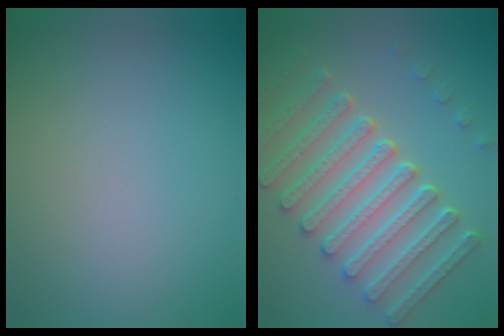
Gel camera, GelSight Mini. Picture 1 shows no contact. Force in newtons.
{"total": 7.9, "press": 6.4, "slide": 4.5}